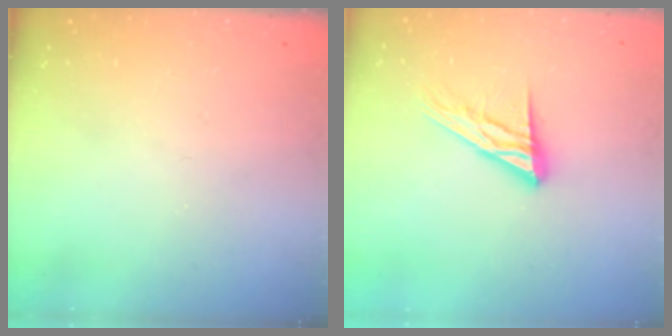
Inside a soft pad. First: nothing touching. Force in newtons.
{"total": 13.1, "press": 13.1, "slide": 1.2}